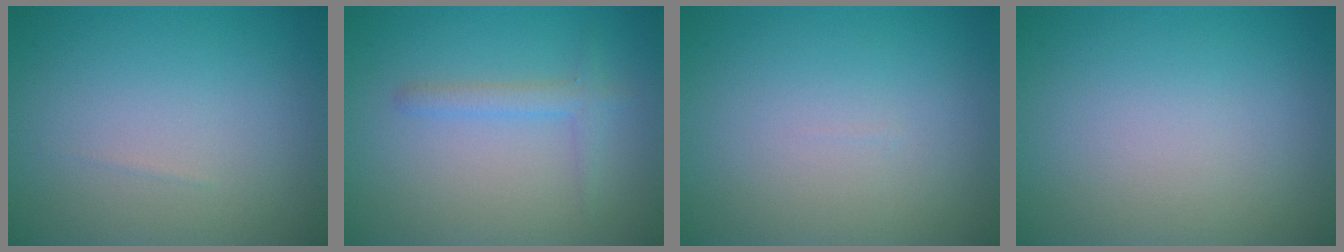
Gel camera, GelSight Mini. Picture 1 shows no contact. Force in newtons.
{"total": 1.7, "press": 1.7, "slide": 0.1}
{"total": 0.0}
{"total": 0.0}